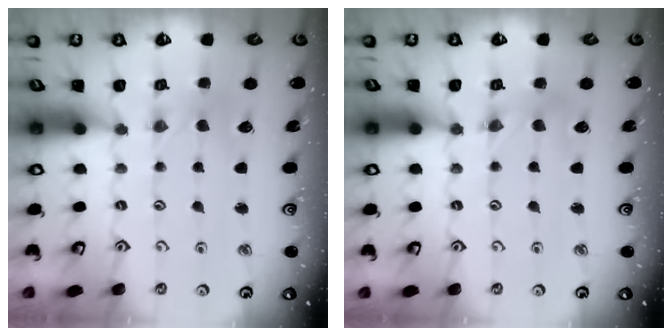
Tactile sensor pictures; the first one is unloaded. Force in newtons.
{"total": 2.3, "press": 2.3, "slide": 0.3}